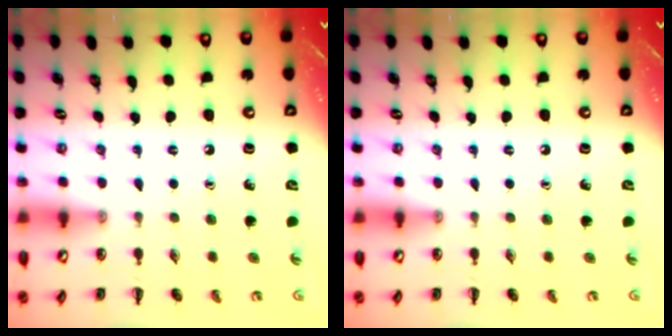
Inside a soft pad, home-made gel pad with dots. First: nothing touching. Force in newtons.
{"total": 0.0}